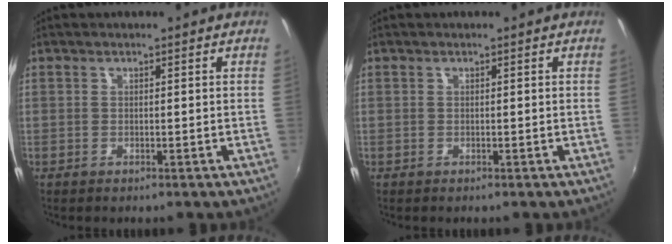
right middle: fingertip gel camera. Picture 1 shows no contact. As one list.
[{"total": 0.0}]